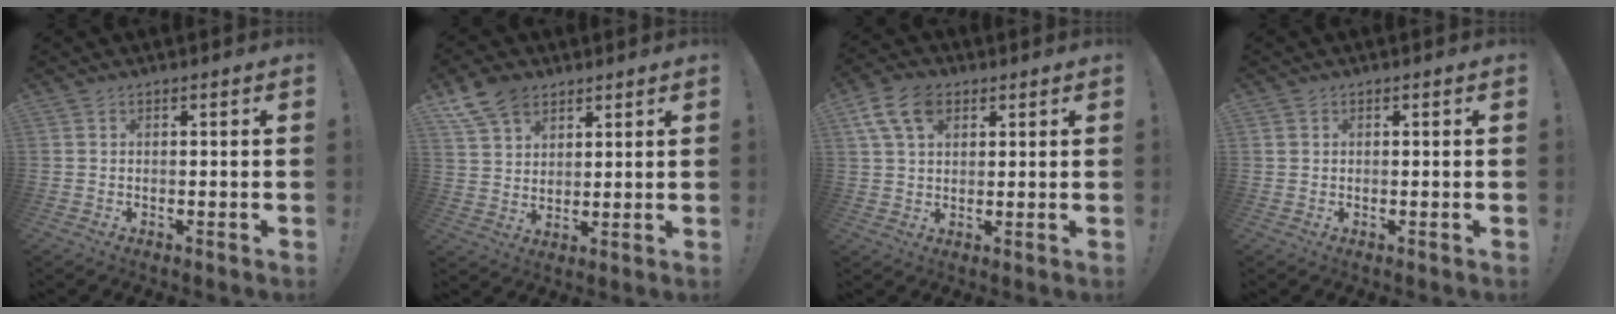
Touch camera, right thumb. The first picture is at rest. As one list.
[{"total": 10.1, "force": [6.7, 6.3, 4.2], "torque": [-0.078, -0.031, 0.133]}, {"total": 10.1, "force": [4.4, 6.4, 6.5], "torque": [-0.120, -0.003, 0.084]}, {"total": 0.8, "force": [0.5, 0.7, 0.2], "torque": [-0.009, 0.004, 0.010]}]